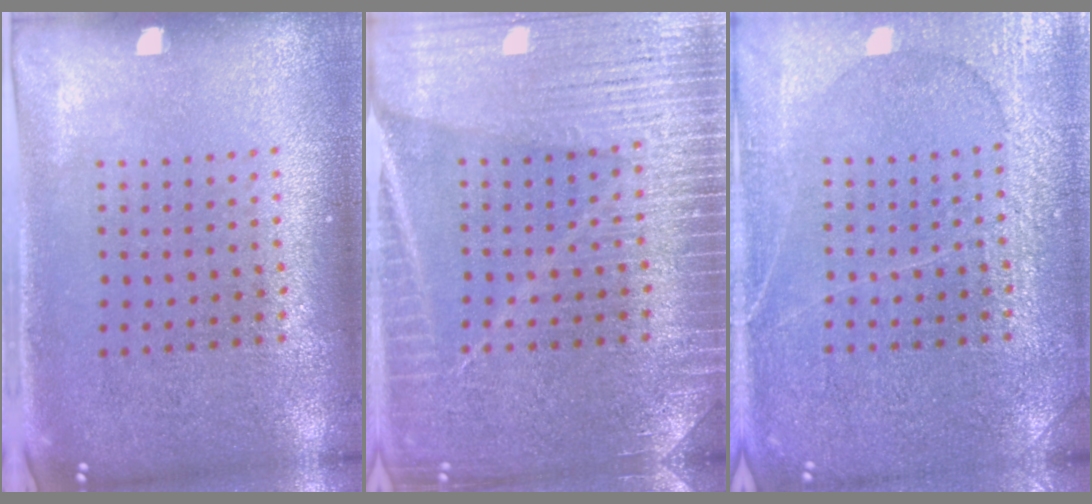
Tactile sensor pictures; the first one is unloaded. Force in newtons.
{"total": 3.8, "press": 3.8, "slide": 0.6}
{"total": 4.9, "press": 4.9, "slide": 0.6}